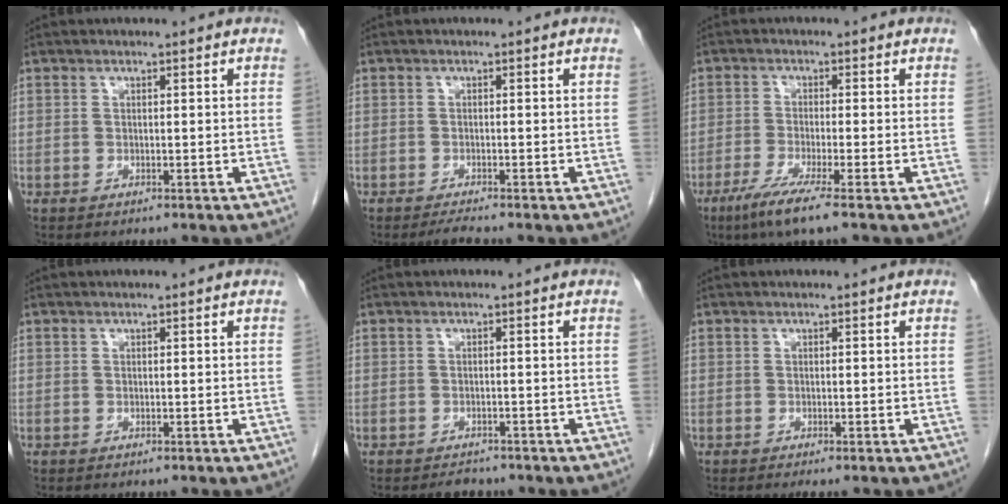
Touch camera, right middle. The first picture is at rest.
{"total": 1.5, "force": [-1.3, -0.4, 0.6], "torque": [-0.020, -0.008, -0.023]}
{"total": 6.0, "force": [-3.8, -0.5, 4.6], "torque": [-0.089, -0.019, -0.072]}
{"total": 0.0}
{"total": 2.1, "force": [-1.9, 0.9, 0.4], "torque": [-0.014, -0.003, -0.025]}
{"total": 1.0, "force": [-0.7, -0.1, 0.6], "torque": [-0.012, -0.006, -0.010]}